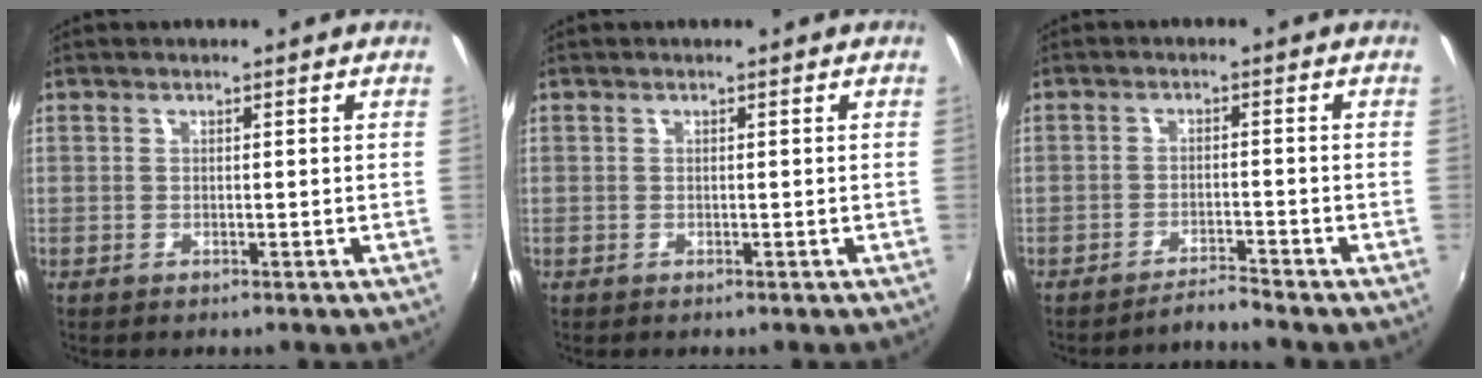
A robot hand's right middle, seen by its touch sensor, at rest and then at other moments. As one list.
[{"total": 0.0}, {"total": 2.8, "force": [-2.7, -0.9, 0.1], "torque": [-0.014, 0.004, -0.046]}]